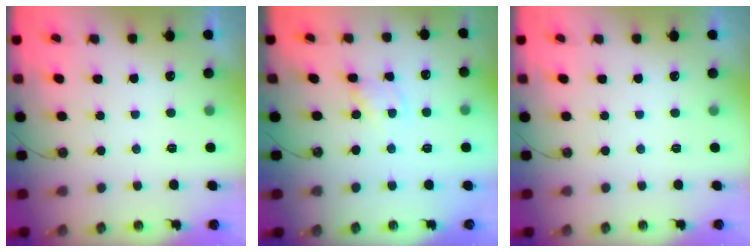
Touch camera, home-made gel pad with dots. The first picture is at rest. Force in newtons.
{"total": 1.3, "press": 1.3, "slide": 0.2}
{"total": 0.0}